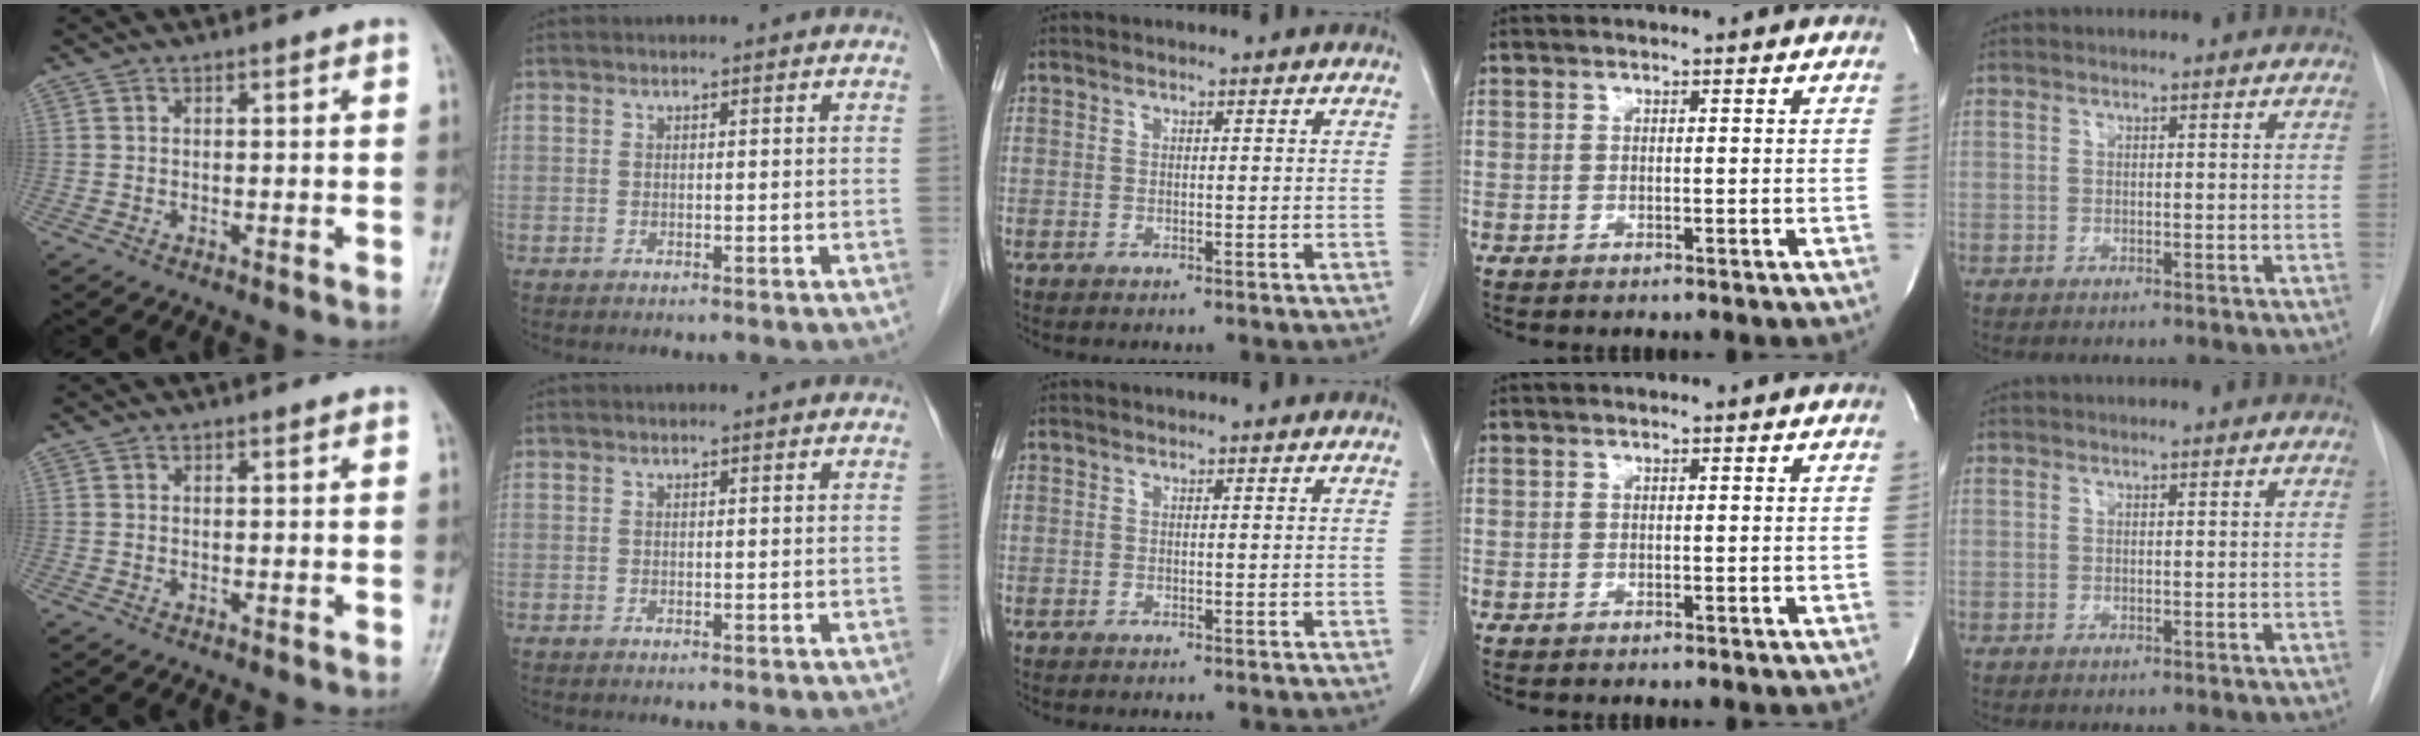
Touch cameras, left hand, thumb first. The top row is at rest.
{}